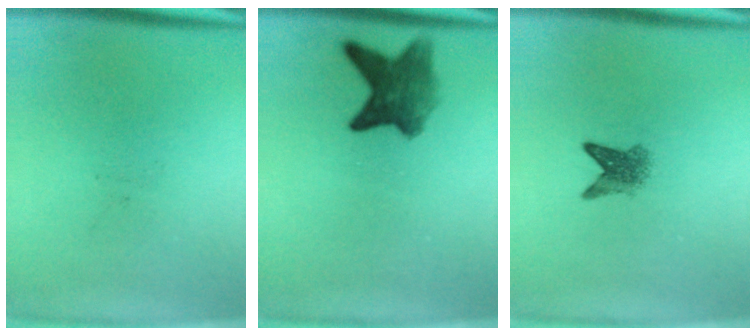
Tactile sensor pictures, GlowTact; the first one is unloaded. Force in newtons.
{"total": 6.3}
{"total": 3.2}